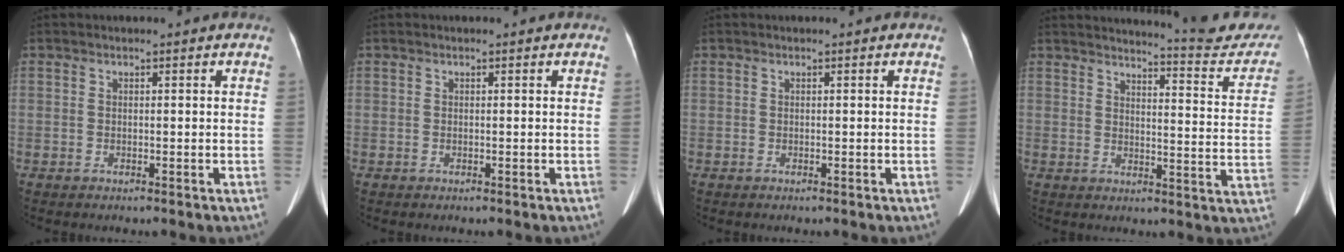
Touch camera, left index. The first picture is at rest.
{"total": 0.0}
{"total": 0.0}
{"total": 16.0, "force": [15.5, 0.9, 3.8], "torque": [-0.038, -0.085, 0.164]}